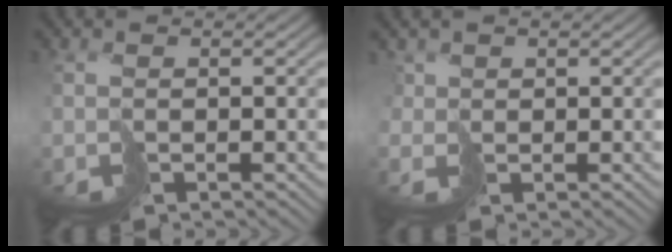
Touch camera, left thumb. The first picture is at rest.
{"total": 1.8, "force": [0.7, 1.7, 0.0], "torque": [-0.012, -0.002, 0.015]}